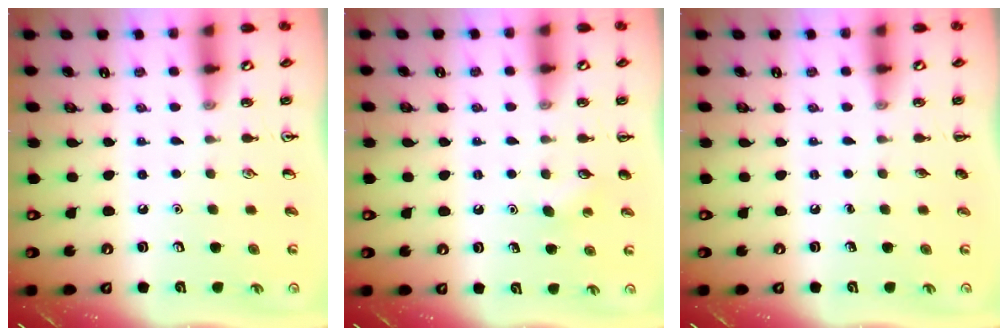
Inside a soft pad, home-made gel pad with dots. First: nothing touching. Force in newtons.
{"total": 2.8, "press": 2.7, "slide": 0.7}
{"total": 0.0}